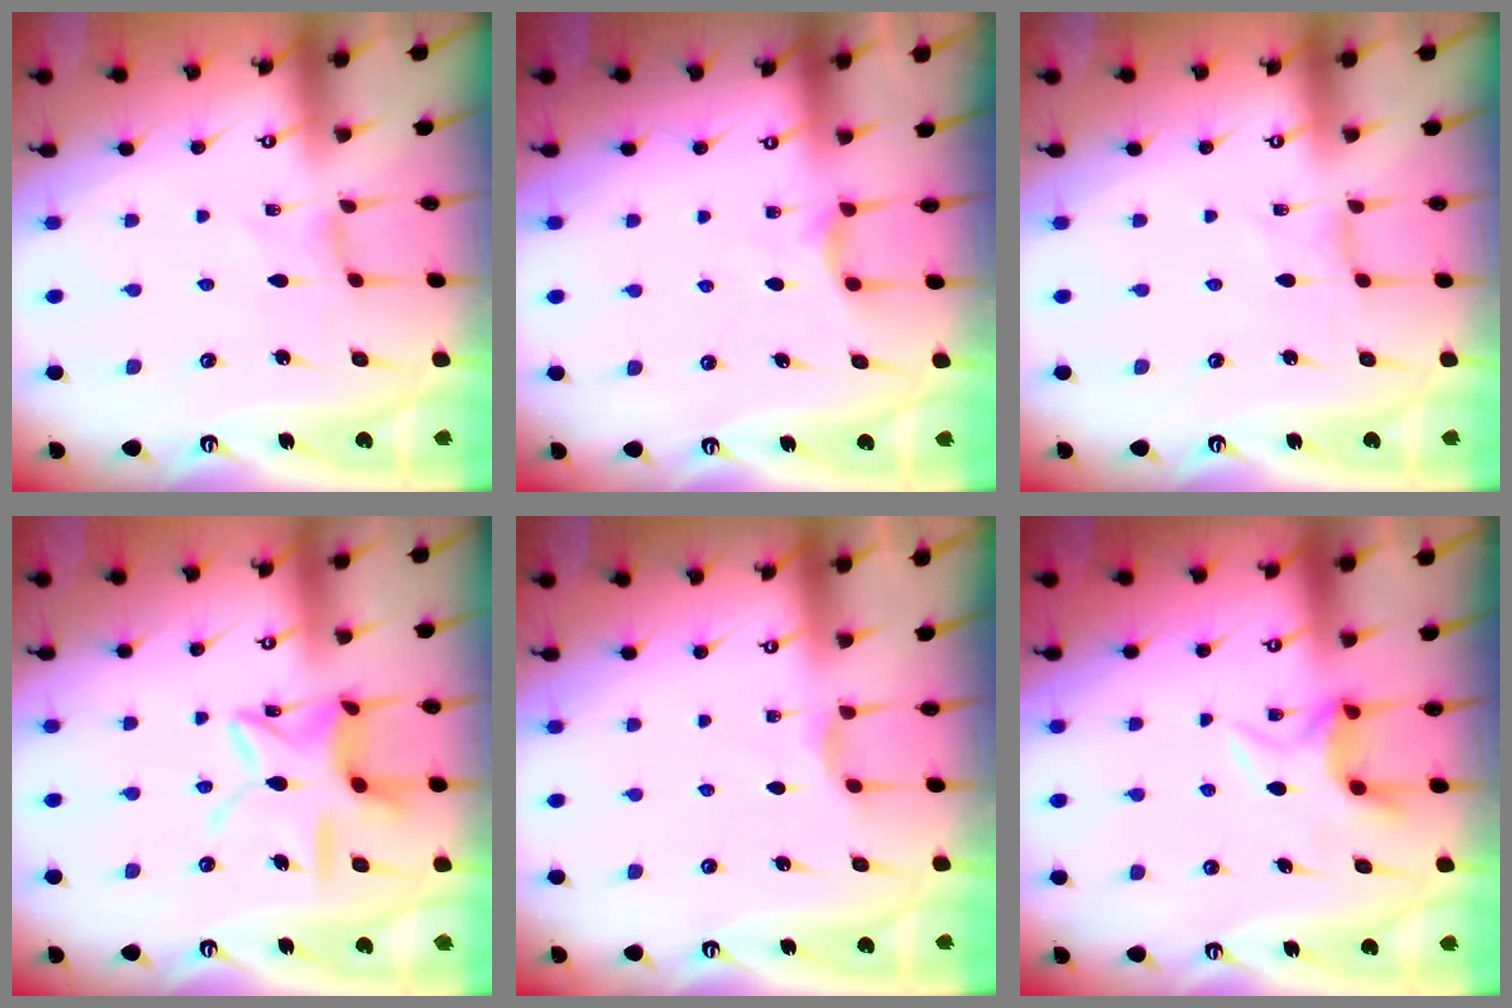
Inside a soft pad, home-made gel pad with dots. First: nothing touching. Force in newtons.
{"total": 2.3, "press": 2.3, "slide": 0.4}
{"total": 0.6, "press": 0.6, "slide": 0.1}
{"total": 14.4, "press": 14.4, "slide": 1.1}
{"total": 2.4, "press": 2.4, "slide": 0.4}
{"total": 7.1, "press": 7.1, "slide": 0.6}